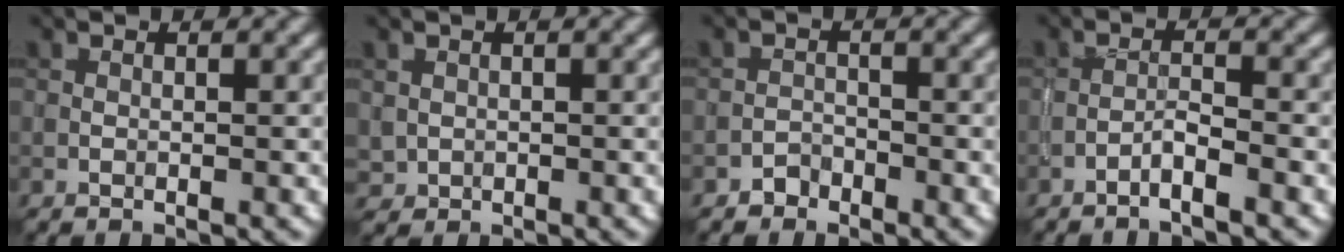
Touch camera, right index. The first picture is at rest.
{"total": 0.9, "force": [0.2, 0.9, 0.2], "torque": [-0.002, -0.004, 0.007]}
{"total": 1.4, "force": [-1.2, 0.8, 0.0], "torque": [0.007, 0.007, -0.021]}
{"total": 1.7, "force": [-1.2, 0.0, 1.2], "torque": [-0.021, 0.008, -0.028]}